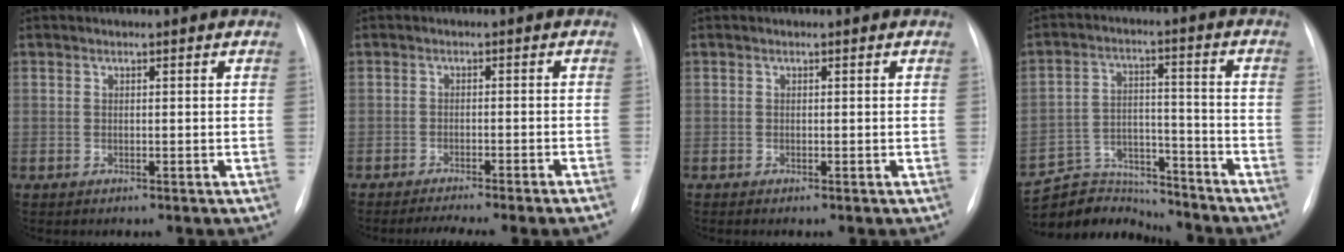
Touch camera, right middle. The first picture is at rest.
{"total": 8.5, "force": [-7.1, -0.7, 4.6], "torque": [-0.049, -0.009, -0.100]}
{"total": 0.0}
{"total": 11.0, "force": [-10.6, 2.7, -0.5], "torque": [0.008, 0.038, -0.181]}